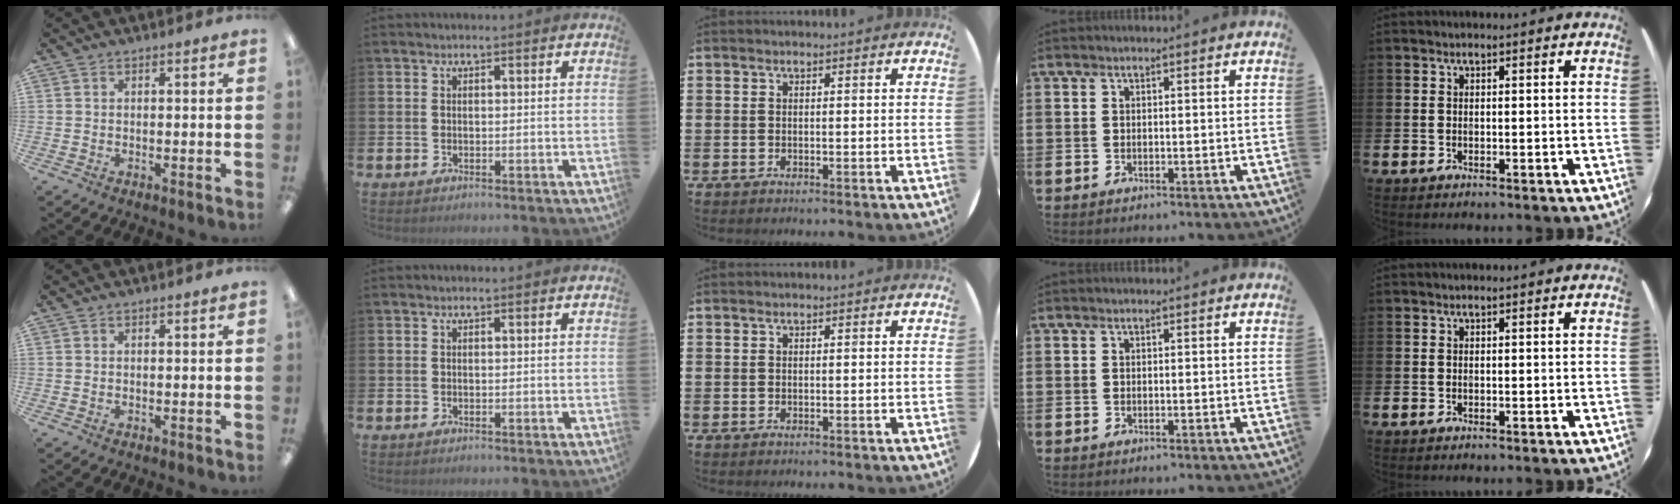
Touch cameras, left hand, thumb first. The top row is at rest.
{}